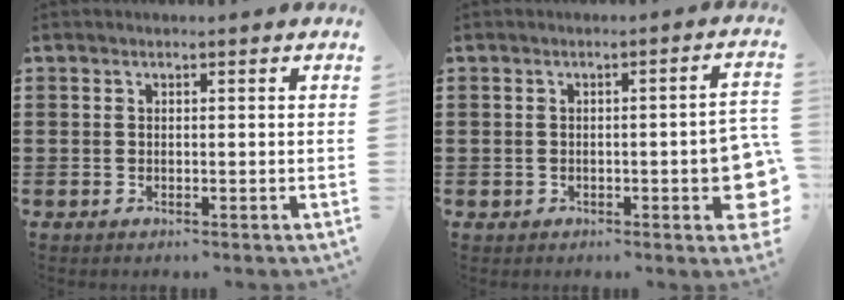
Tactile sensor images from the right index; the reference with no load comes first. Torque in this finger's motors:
{"motor_torque": [0.81, 0.26, 0.42, 0.04]}